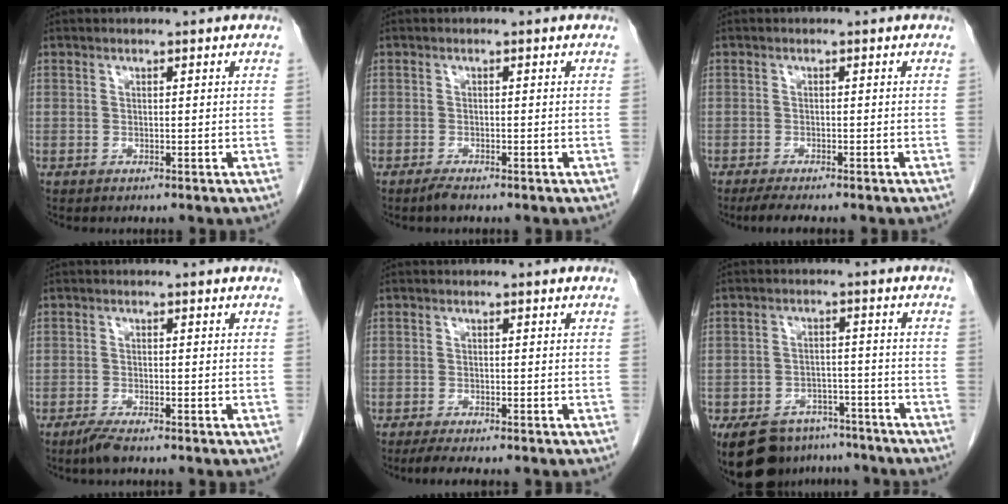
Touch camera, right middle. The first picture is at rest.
{"total": 1.2, "force": [-1.0, 0.0, 0.6], "torque": [-0.020, -0.004, -0.019]}
{"total": 4.3, "force": [-3.5, 0.5, 2.5], "torque": [-0.039, -0.008, -0.051]}
{"total": 2.2, "force": [-1.8, 0.1, 1.4], "torque": [-0.038, -0.007, -0.036]}
{"total": 3.9, "force": [-3.1, 0.3, 2.3], "torque": [-0.036, -0.008, -0.046]}
{"total": 12.1, "force": [-9.5, 6.2, 4.1], "torque": [-0.068, 0.008, -0.137]}